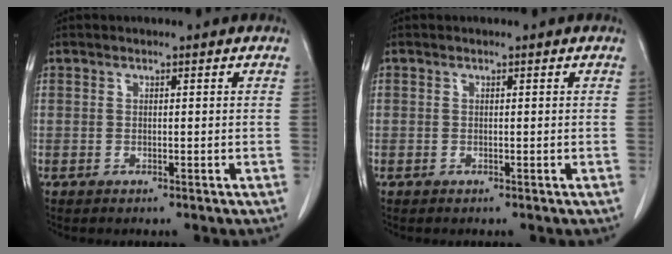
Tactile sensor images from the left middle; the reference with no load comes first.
{"total": 0.0}